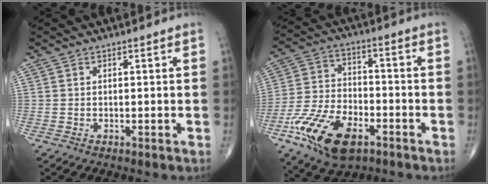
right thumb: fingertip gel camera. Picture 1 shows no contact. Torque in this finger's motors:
{"motor_torque": [2.77, 2.23, 1.14, -1.38, 0.43]}